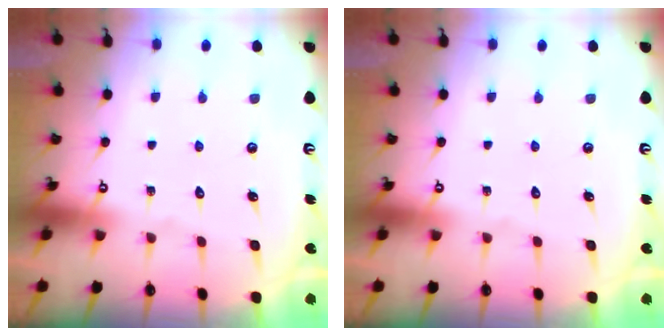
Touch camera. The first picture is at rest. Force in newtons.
{"total": 0.0}